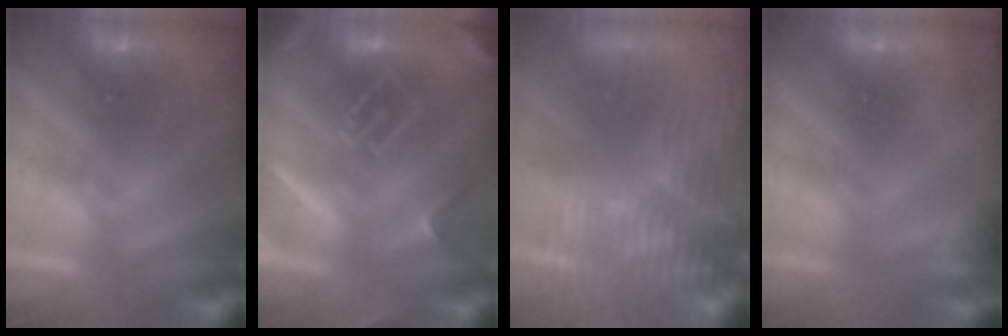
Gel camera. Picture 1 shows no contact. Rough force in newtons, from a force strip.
{"total": 6.8}
{"total": 7.3}
{"total": 4.8}